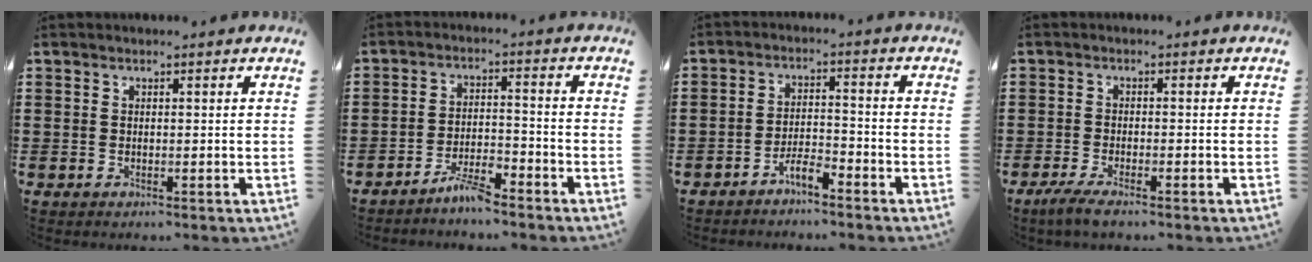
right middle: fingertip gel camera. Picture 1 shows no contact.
{"total": 4.3, "force": [-3.9, 0.6, 1.8], "torque": [-0.045, 0.005, -0.081]}
{"total": 3.9, "force": [-3.6, 0.6, 1.3], "torque": [-0.032, 0.005, -0.076]}
{"total": 2.8, "force": [-2.4, 0.3, 1.5], "torque": [-0.040, -0.004, -0.050]}